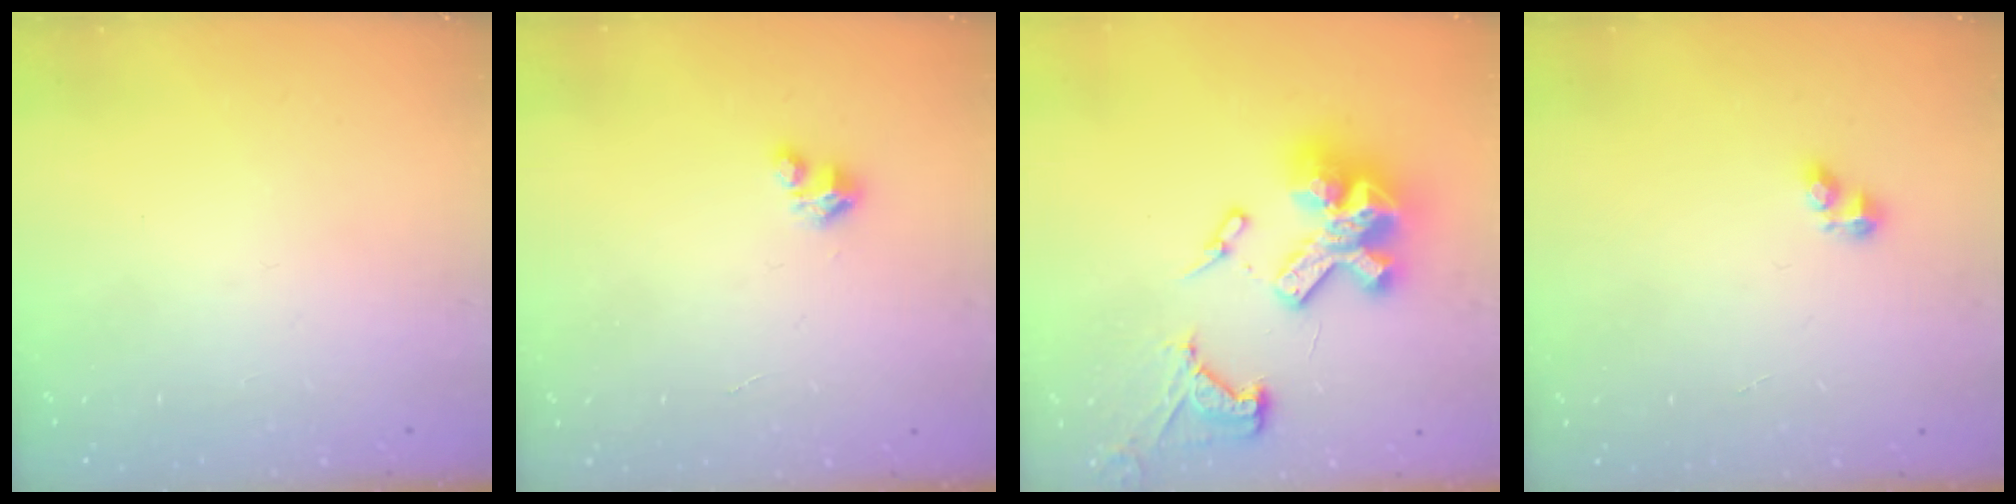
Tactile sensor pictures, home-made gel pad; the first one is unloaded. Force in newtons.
{"total": 2.4, "press": 2.3, "slide": 0.2}
{"total": 22.4, "press": 21.9, "slide": 4.9}
{"total": 4.0, "press": 3.9, "slide": 0.5}